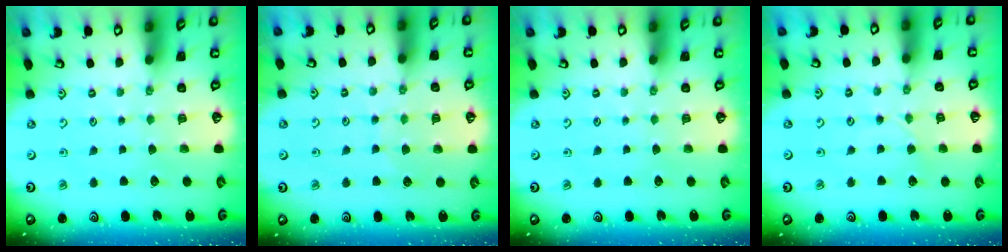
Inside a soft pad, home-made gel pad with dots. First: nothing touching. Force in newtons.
{"total": 5.0, "press": 4.9, "slide": 0.4}
{"total": 0.0}
{"total": 2.0, "press": 2.0, "slide": 0.2}